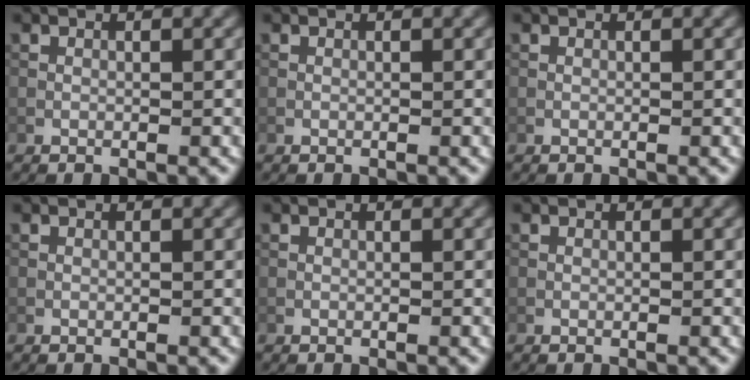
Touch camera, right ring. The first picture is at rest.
{"total": 0.0}
{"total": 0.0}
{"total": 0.0}
{"total": 0.0}
{"total": 0.0}